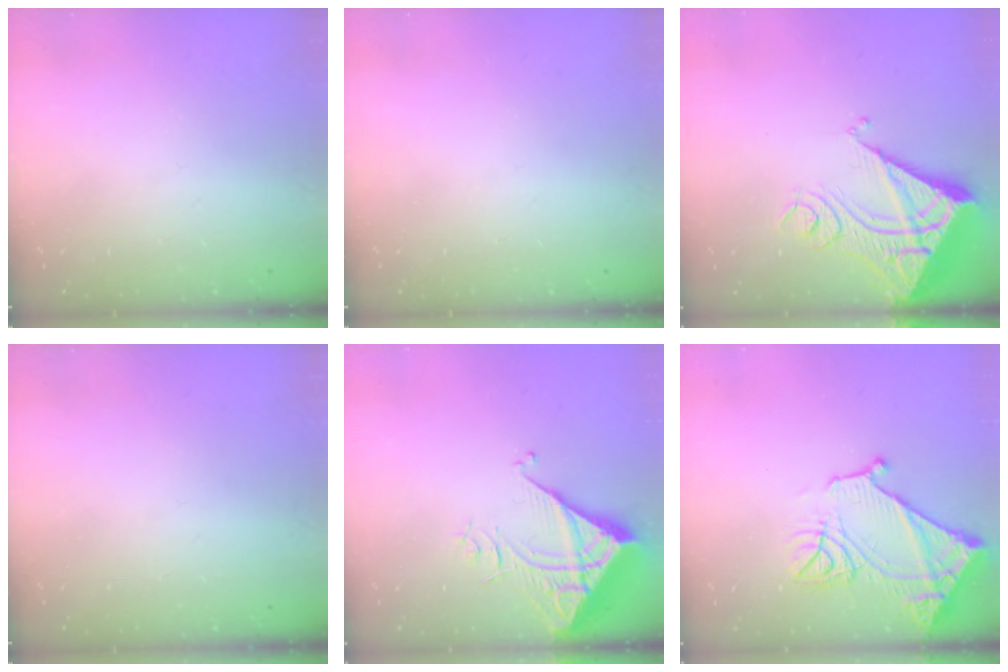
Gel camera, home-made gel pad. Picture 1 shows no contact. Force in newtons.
{"total": 0.0}
{"total": 13.8, "press": 13.7, "slide": 1.9}
{"total": 0.0}
{"total": 7.5, "press": 7.4, "slide": 1.0}
{"total": 15.8, "press": 15.7, "slide": 1.5}